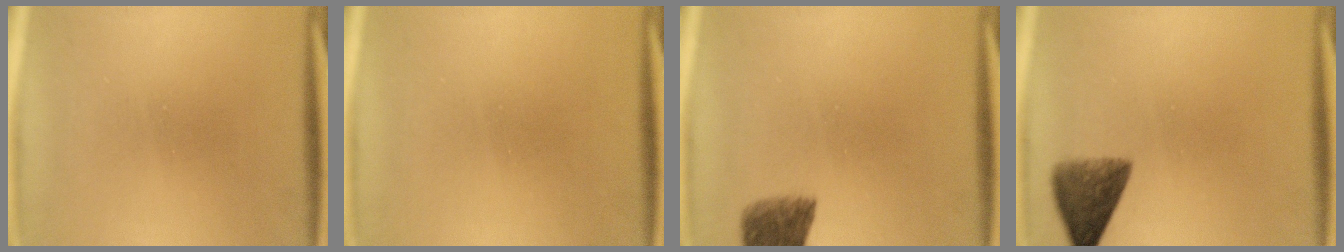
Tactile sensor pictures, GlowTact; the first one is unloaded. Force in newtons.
{"total": 0.5}
{"total": 6.1}
{"total": 6.1}